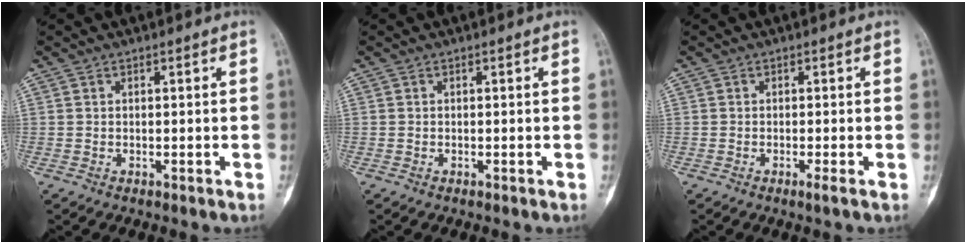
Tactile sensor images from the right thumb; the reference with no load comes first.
{"total": 0.0}
{"total": 0.8, "force": [-0.3, -0.2, 0.7], "torque": [-0.018, -0.004, -0.008]}